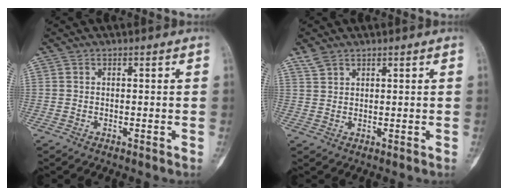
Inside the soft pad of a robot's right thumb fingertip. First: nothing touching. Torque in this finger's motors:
{"motor_torque": [-0.22, 0.22, 0.01, 0.10, 0.01]}